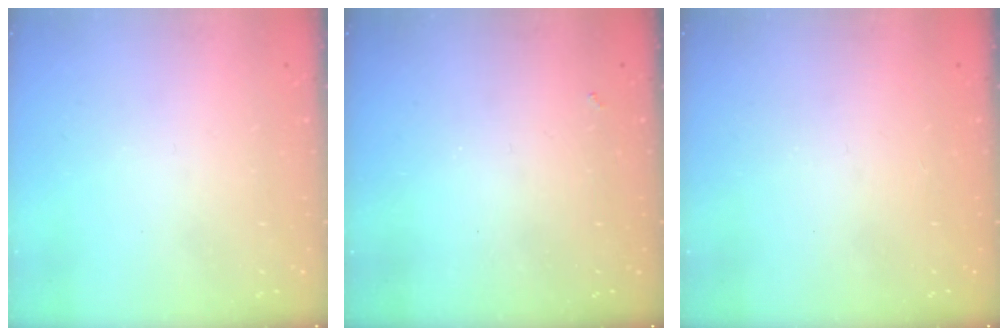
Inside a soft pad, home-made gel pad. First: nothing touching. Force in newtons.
{"total": 1.6, "press": 1.6, "slide": 0.4}
{"total": 1.3, "press": 1.1, "slide": 0.7}